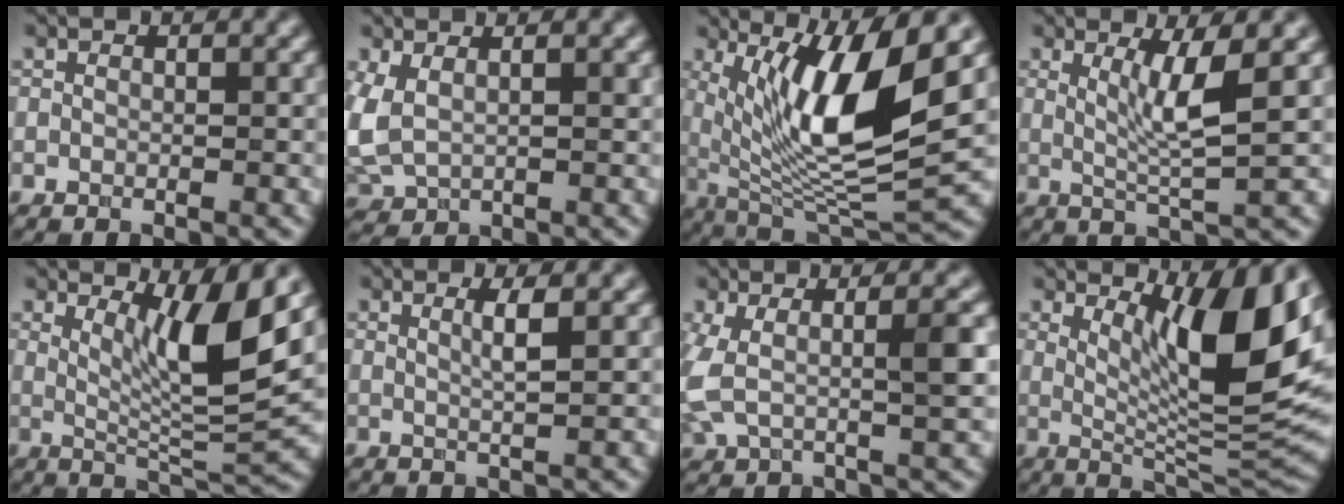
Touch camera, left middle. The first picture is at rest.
{"total": 3.2, "force": [1.1, 1.8, 2.4], "torque": [-0.073, -0.007, 0.035]}
{"total": 10.6, "force": [2.6, 2.9, 9.9], "torque": [-0.168, -0.015, 0.061]}
{"total": 3.9, "force": [1.0, 0.4, 3.7], "torque": [-0.073, -0.008, 0.027]}
{"total": 7.4, "force": [2.8, 1.3, 6.8], "torque": [-0.107, -0.015, 0.056]}
{"total": 1.9, "force": [0.6, 0.3, 1.8], "torque": [-0.030, 0.001, 0.009]}
{"total": 6.1, "force": [0.4, 2.0, 5.7], "torque": [-0.124, -0.001, 0.010]}
{"total": 10.6, "force": [3.9, 2.6, 9.5], "torque": [-0.141, -0.014, 0.077]}